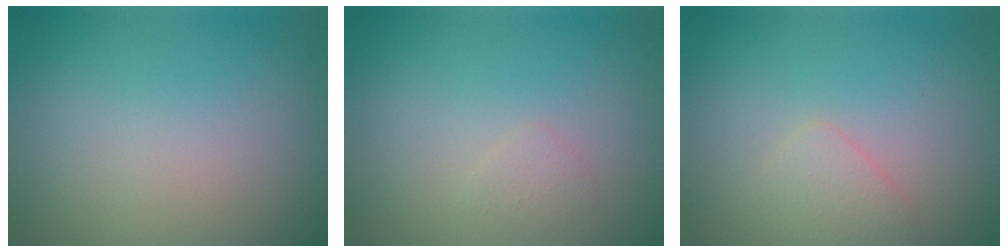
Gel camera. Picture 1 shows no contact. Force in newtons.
{"total": 0.8, "press": 0.8, "slide": 0.1}
{"total": 1.5, "press": 1.5, "slide": 0.0}